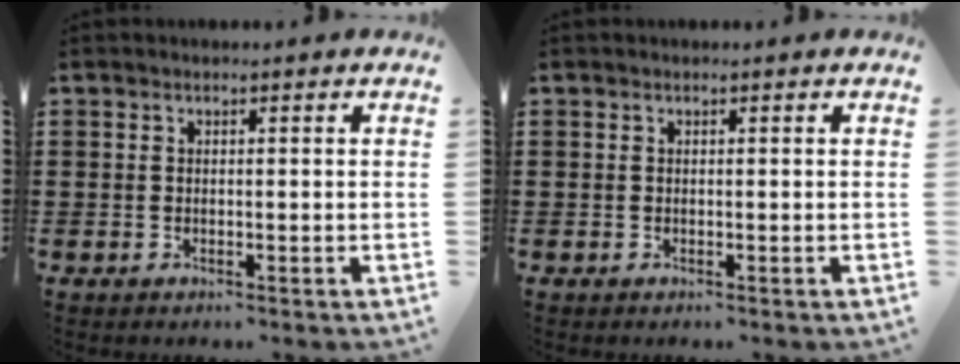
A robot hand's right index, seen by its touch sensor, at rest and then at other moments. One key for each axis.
{"total": 0.0}